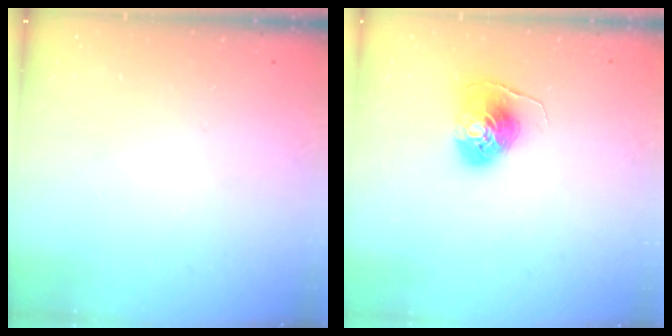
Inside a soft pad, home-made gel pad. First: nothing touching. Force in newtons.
{"total": 8.1, "press": 8.1, "slide": 0.4}